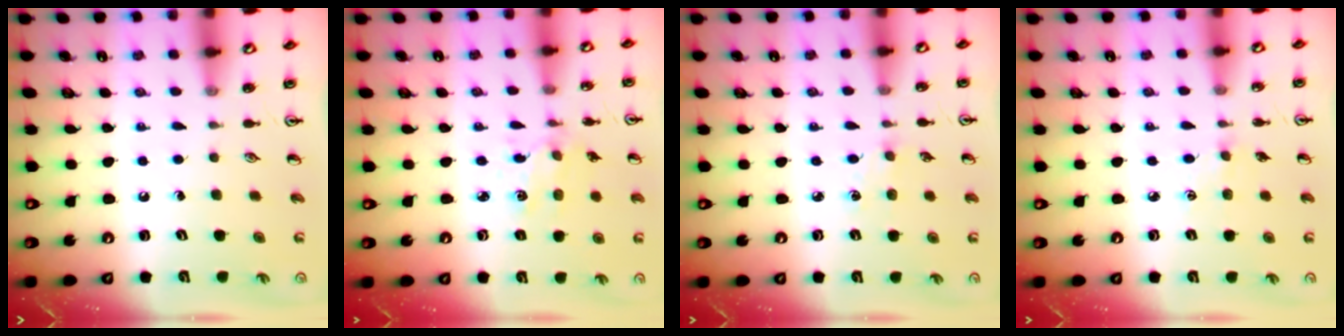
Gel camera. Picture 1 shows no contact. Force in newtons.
{"total": 1.9, "press": 1.9, "slide": 0.3}
{"total": 2.8, "press": 2.8, "slide": 0.4}
{"total": 2.2, "press": 2.2, "slide": 0.4}